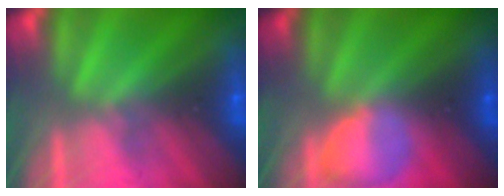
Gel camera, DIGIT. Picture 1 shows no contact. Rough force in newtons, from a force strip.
{"total": 2.4}